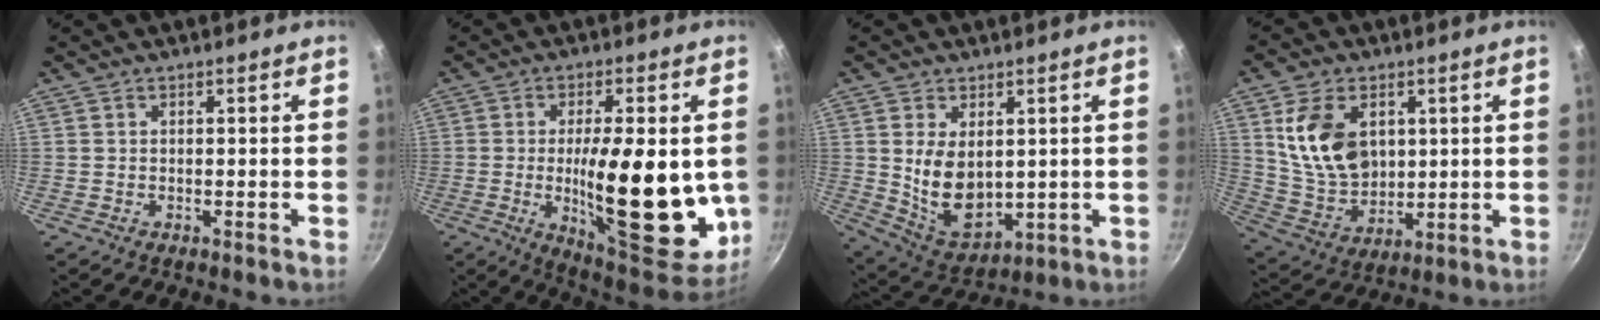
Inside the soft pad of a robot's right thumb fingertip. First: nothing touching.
{"total": 23.4, "force": [-1.7, 8.7, 21.7], "torque": [-0.291, -0.020, -0.017]}
{"total": 11.3, "force": [1.6, 7.1, 8.7], "torque": [-0.134, -0.026, 0.054]}
{"total": 14.6, "force": [3.8, 10.2, 9.8], "torque": [-0.157, -0.023, 0.085]}